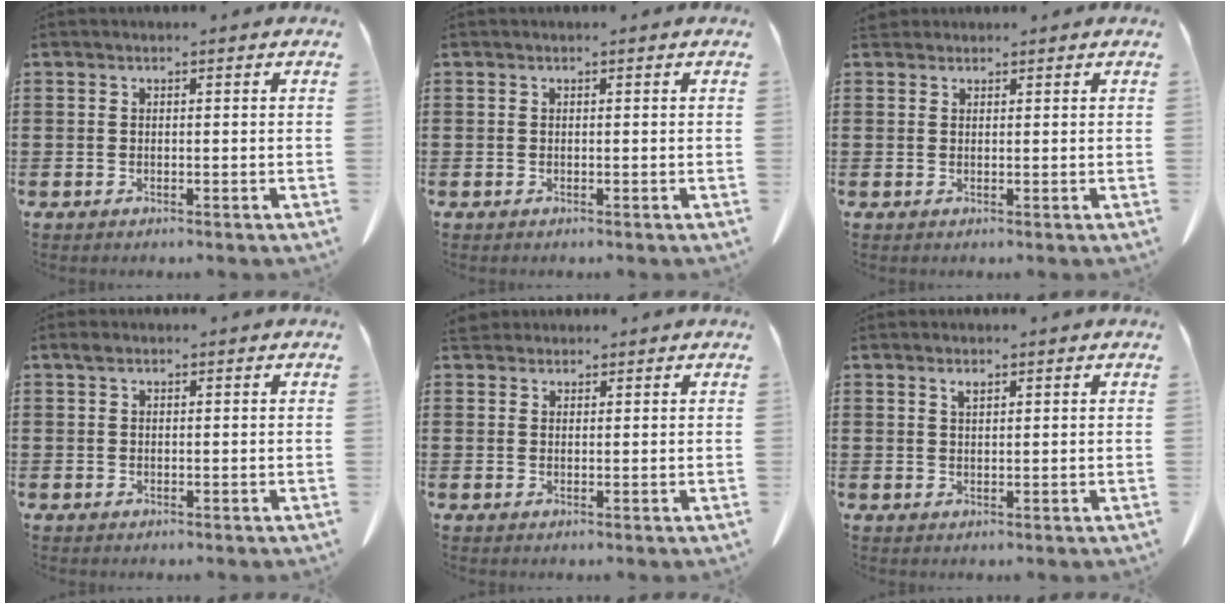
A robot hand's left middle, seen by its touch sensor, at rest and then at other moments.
{"total": 0.0}
{"total": 1.4, "force": [1.2, 0.5, 0.2], "torque": [-0.009, 0.001, 0.026]}
{"total": 0.8, "force": [0.5, 0.5, 0.4], "torque": [-0.010, 0.004, 0.009]}
{"total": 2.2, "force": [2.0, 0.8, 0.5], "torque": [-0.017, 0.002, 0.040]}
{"total": 1.2, "force": [0.9, 0.2, 0.8], "torque": [-0.018, -0.001, 0.018]}